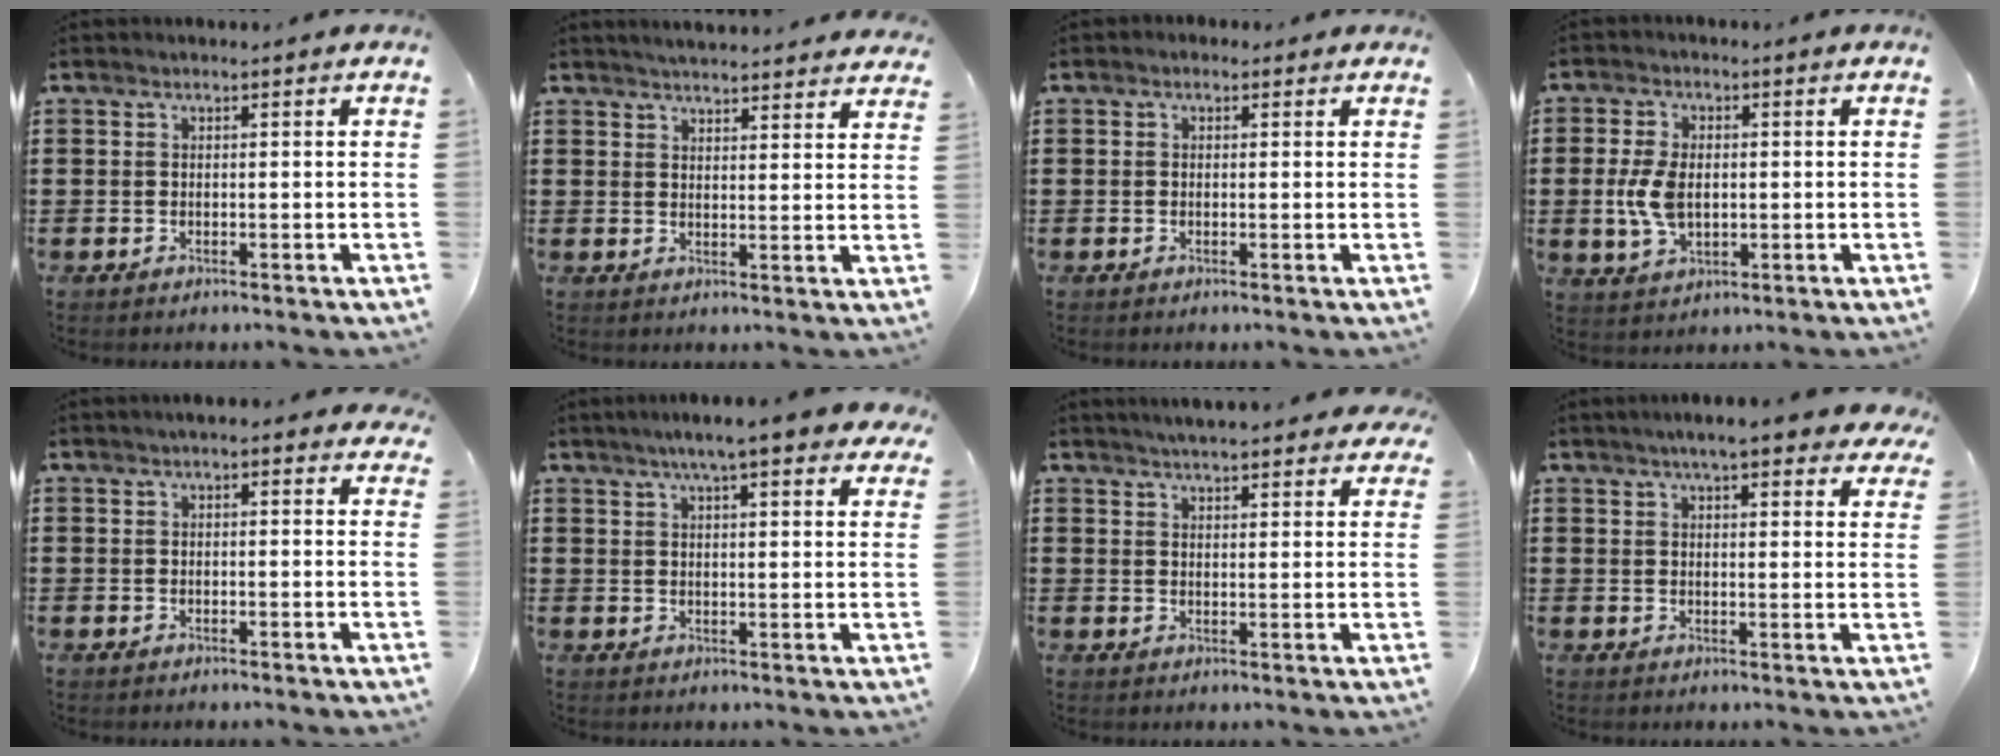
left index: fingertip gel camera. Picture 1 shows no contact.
{"total": 3.3, "force": [3.3, -0.2, 0.3], "torque": [-0.016, -0.014, 0.059]}
{"total": 0.8, "force": [0.0, 0.6, 0.4], "torque": [-0.009, 0.004, -0.001]}
{"total": 6.4, "force": [0.0, 3.9, 5.1], "torque": [-0.135, -0.002, -0.010]}
{"total": 1.6, "force": [1.1, 0.6, 1.0], "torque": [-0.022, 0.007, 0.020]}
{"total": 6.2, "force": [5.0, 0.4, 3.6], "torque": [-0.075, -0.006, 0.086]}
{"total": 3.9, "force": [3.8, 0.4, 0.8], "torque": [-0.028, -0.008, 0.070]}
{"total": 5.6, "force": [4.6, 0.8, 3.0], "torque": [-0.064, -0.007, 0.081]}